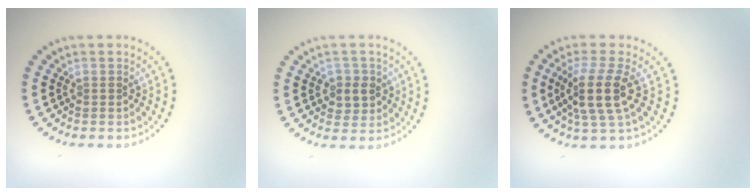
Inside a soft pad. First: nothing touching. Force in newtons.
{"total": 2.2, "press": 2.1, "slide": 0.7}
{"total": 4.1, "press": 3.4, "slide": 2.4}